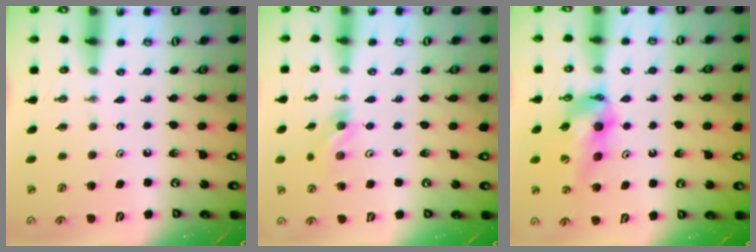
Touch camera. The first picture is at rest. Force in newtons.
{"total": 5.0, "press": 4.5, "slide": 2.2}
{"total": 11.6, "press": 11.5, "slide": 1.4}